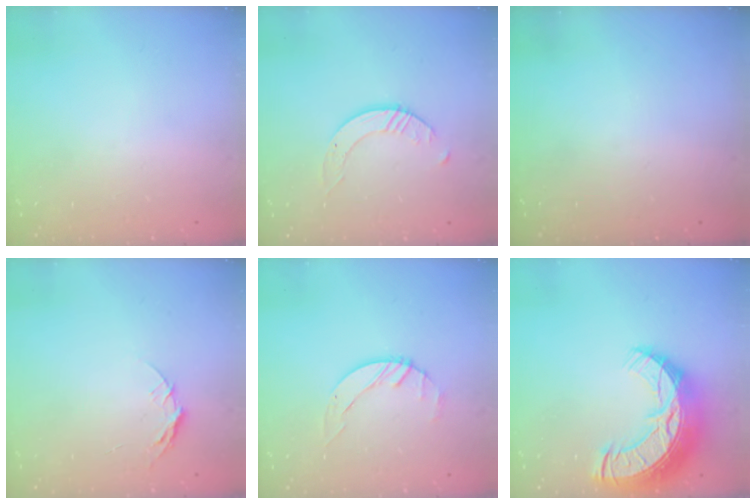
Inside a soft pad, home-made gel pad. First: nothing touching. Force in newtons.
{"total": 2.6, "press": 2.6, "slide": 0.3}
{"total": 0.0}
{"total": 6.5, "press": 6.5, "slide": 0.6}
{"total": 1.4, "press": 1.4, "slide": 0.2}
{"total": 19.3, "press": 19.2, "slide": 1.4}